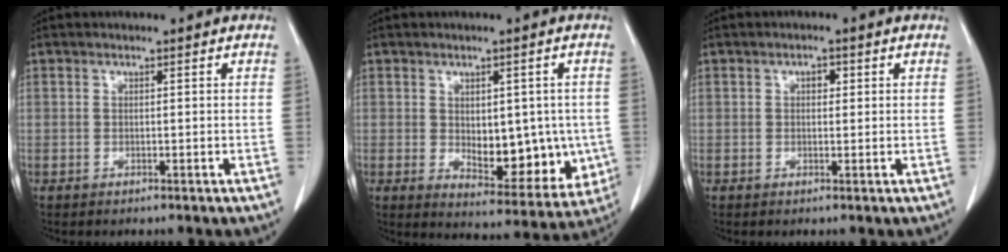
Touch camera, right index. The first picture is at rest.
{"total": 12.0, "force": [-0.9, 6.4, 10.1], "torque": [-0.125, 0.000, 0.013]}
{"total": 1.5, "force": [0.4, 0.9, 1.1], "torque": [-0.015, 0.004, 0.005]}